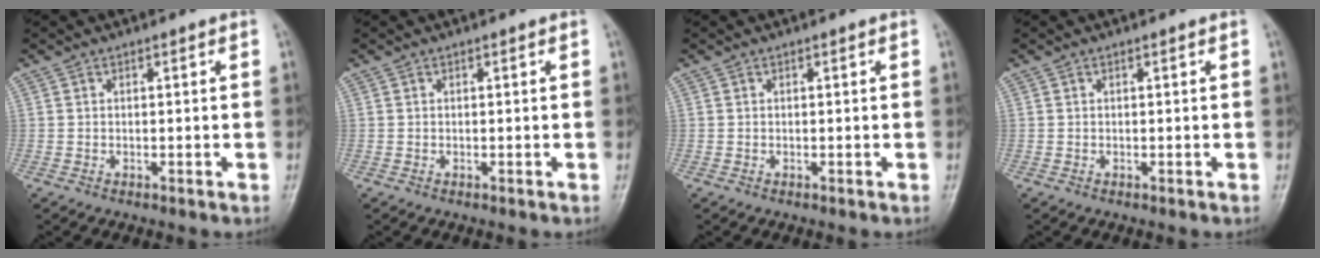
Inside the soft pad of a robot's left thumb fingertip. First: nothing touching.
{"total": 0.0}
{"total": 0.0}
{"total": 0.0}